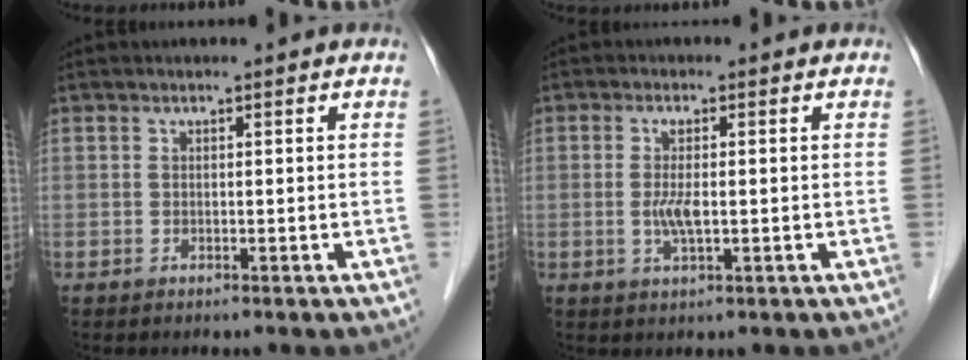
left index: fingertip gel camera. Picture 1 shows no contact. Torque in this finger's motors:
{"motor_torque": [0.25, 0.20, 0.13, 0.04]}